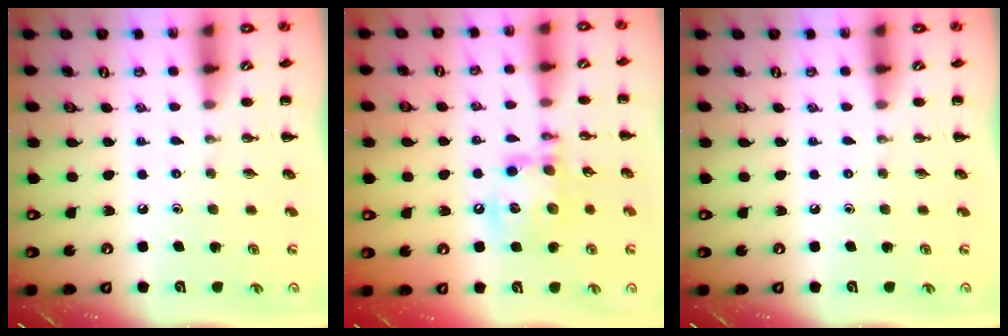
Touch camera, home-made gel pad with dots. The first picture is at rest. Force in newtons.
{"total": 13.8, "press": 13.7, "slide": 1.6}
{"total": 0.0}